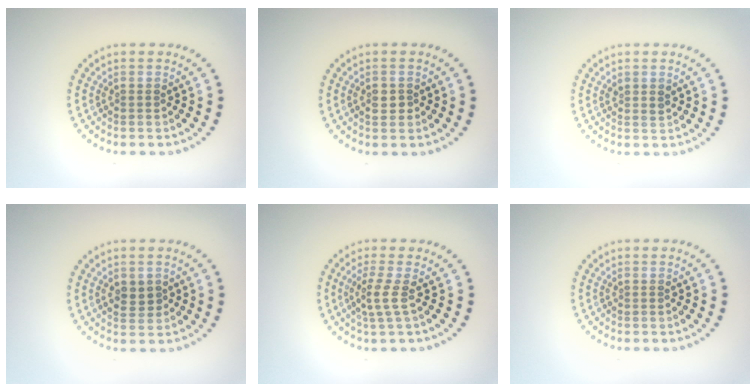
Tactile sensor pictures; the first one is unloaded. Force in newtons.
{"total": 1.3, "press": 1.3, "slide": 0.2}
{"total": 0.9, "press": 0.8, "slide": 0.4}
{"total": 2.0, "press": 2.0, "slide": 0.2}
{"total": 2.0, "press": 1.5, "slide": 1.4}
{"total": 0.0}